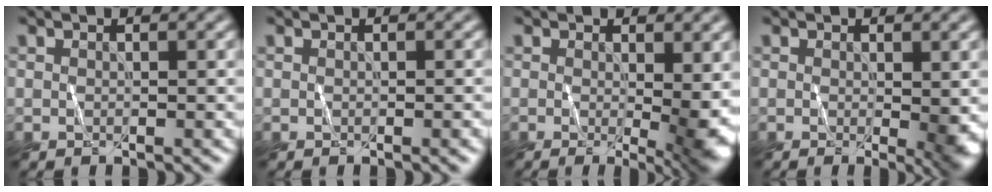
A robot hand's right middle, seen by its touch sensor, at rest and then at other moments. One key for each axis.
{"total": 0.7, "fx": -0.3, "fy": 0.2, "fz": 0.6, "tx": -0.002, "ty": 0.002, "tz": 0.001}
{"total": 6.0, "fx": 0.1, "fy": 1.9, "fz": 5.7, "tx": -0.073, "ty": -0.012, "tz": 0.015}
{"total": 2.5, "fx": -0.1, "fy": 0.6, "fz": 2.4, "tx": -0.031, "ty": -0.003, "tz": 0.008}